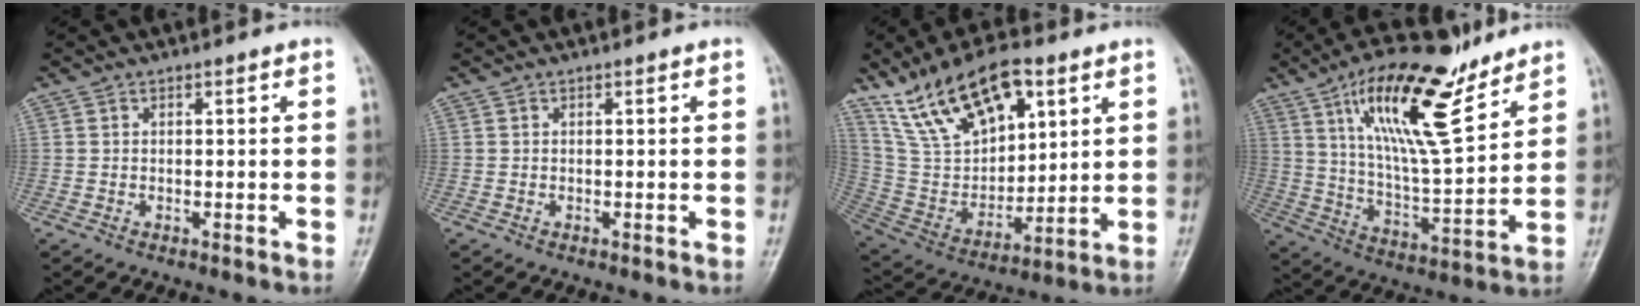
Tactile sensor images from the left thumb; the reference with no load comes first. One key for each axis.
{"total": 0.0}
{"total": 19.5, "fx": 10.7, "fy": 10.1, "fz": 12.7, "tx": -0.188, "ty": -0.038, "tz": 0.209}
{"total": 20.0, "fx": 11.9, "fy": 5.9, "fz": 14.9, "tx": -0.229, "ty": -0.056, "tz": 0.216}